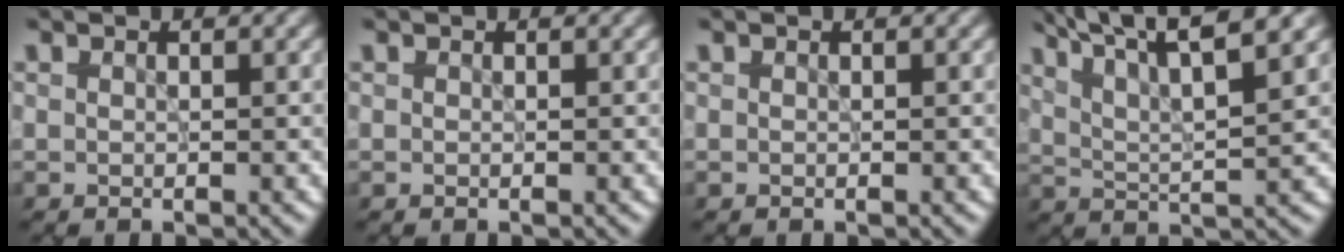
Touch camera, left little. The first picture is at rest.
{"total": 0.0}
{"total": 0.0}
{"total": 8.1, "force": [5.8, 1.7, 5.4], "torque": [-0.085, 0.019, 0.071]}